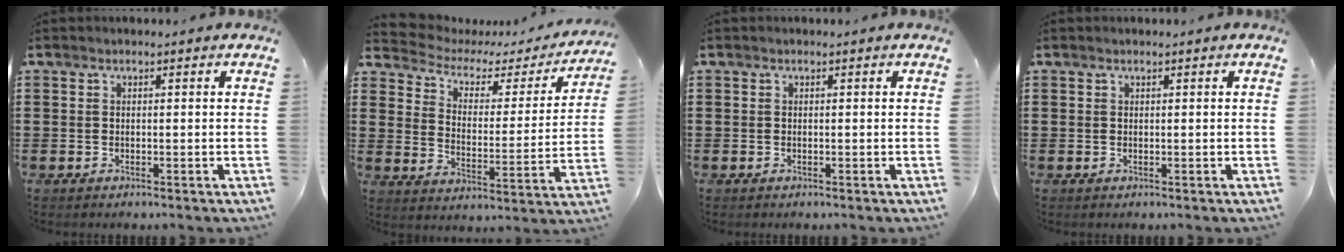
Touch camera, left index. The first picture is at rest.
{"total": 3.7, "force": [2.7, 2.1, 1.4], "torque": [-0.049, -0.016, 0.038]}
{"total": 0.0}
{"total": 0.0}